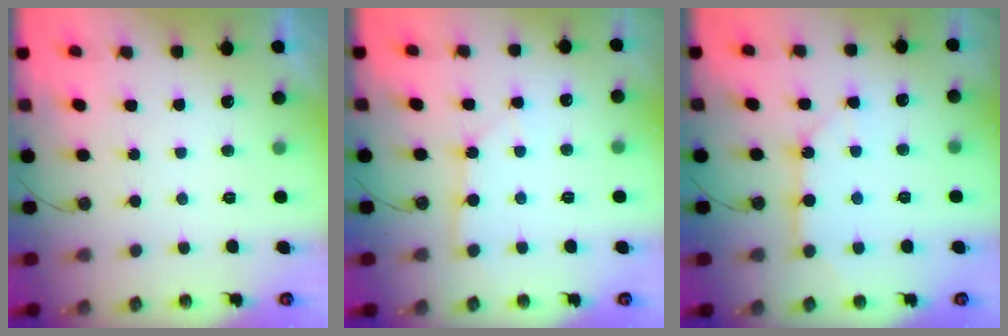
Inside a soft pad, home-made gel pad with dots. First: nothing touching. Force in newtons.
{"total": 2.5, "press": 2.5, "slide": 0.3}
{"total": 10.8, "press": 10.7, "slide": 1.0}